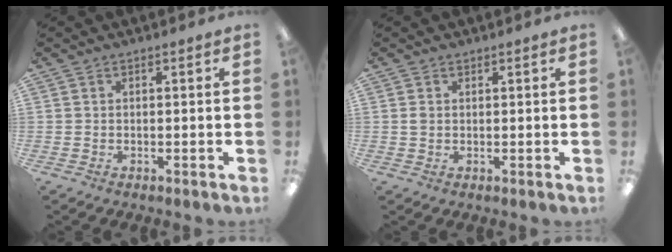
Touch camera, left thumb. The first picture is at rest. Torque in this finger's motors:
{"motor_torque": [-0.15, 0.27, 0.53, -0.31, -0.02]}